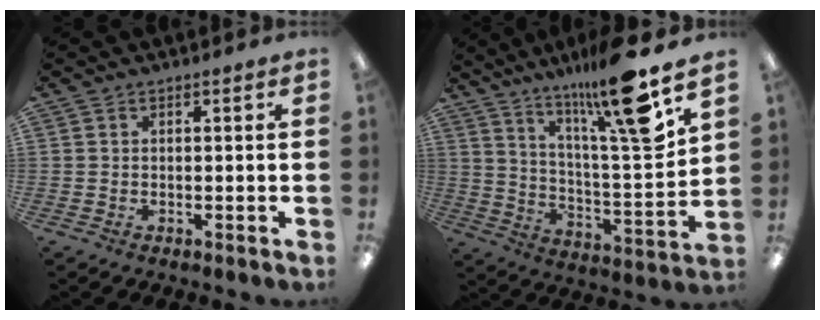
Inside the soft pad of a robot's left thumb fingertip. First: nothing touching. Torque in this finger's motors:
{"motor_torque": [1.35, 1.29, 1.48, -1.29, 0.09]}